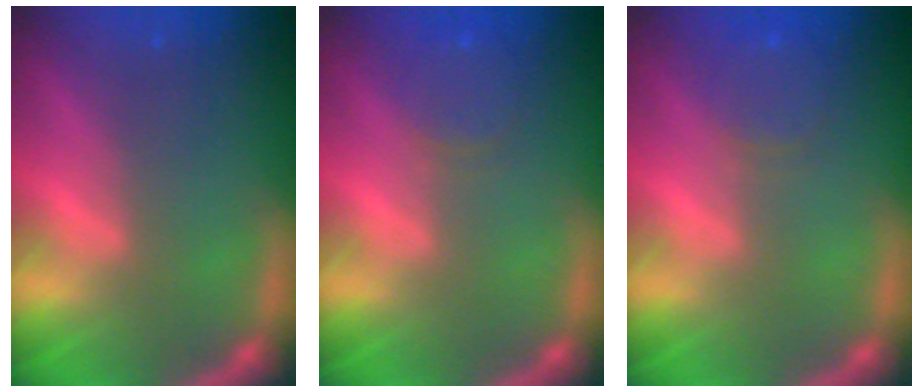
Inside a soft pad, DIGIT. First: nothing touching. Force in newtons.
{"total": 3.0}
{"total": 3.0}